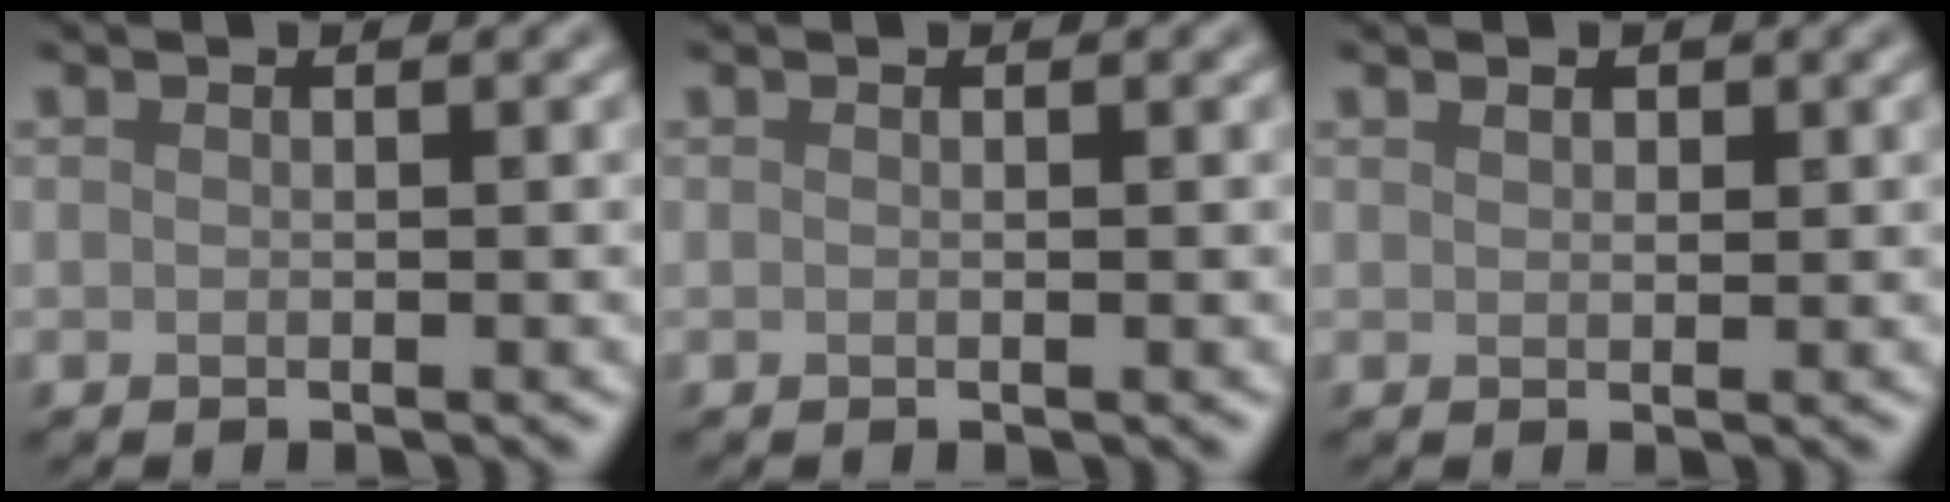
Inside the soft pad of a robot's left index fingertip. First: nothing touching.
{"total": 0.0}
{"total": 0.7, "force": [0.5, 0.4, 0.3], "torque": [-0.007, -0.002, 0.010]}